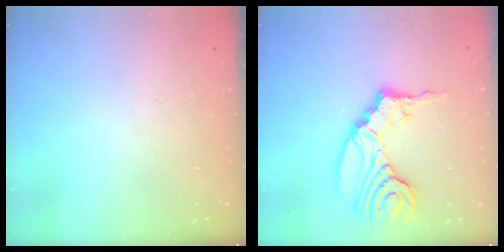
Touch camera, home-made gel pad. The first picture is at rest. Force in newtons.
{"total": 14.6, "press": 14.5, "slide": 1.3}